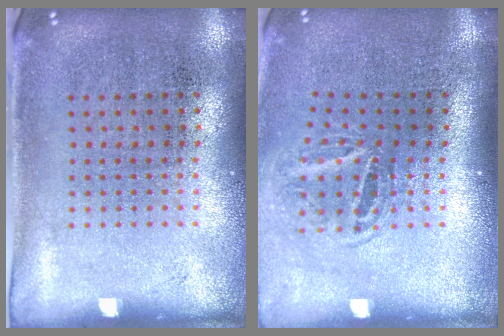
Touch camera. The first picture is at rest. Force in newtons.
{"total": 1.7, "press": 1.1, "slide": 1.3}